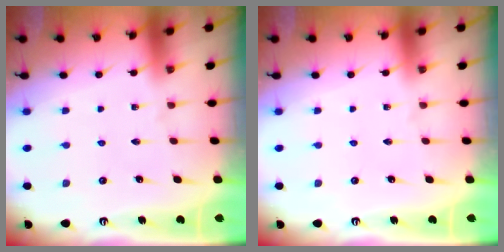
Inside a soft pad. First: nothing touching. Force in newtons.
{"total": 0.0}